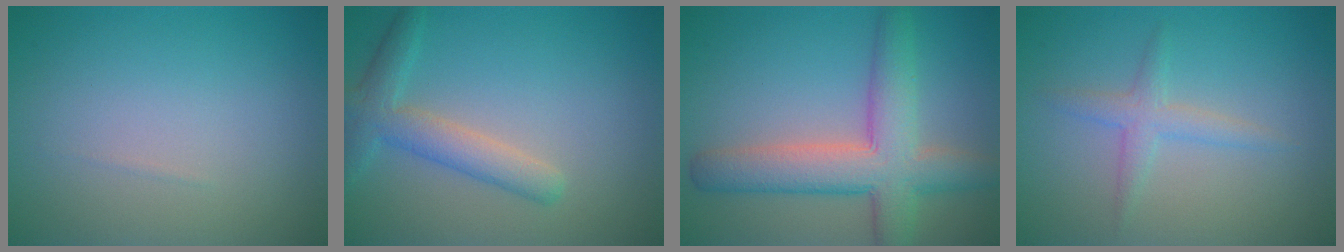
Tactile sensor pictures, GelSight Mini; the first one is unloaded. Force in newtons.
{"total": 3.6, "press": 3.6, "slide": 0.2}
{"total": 7.1, "press": 7.1, "slide": 0.3}
{"total": 2.0, "press": 2.0, "slide": 0.1}